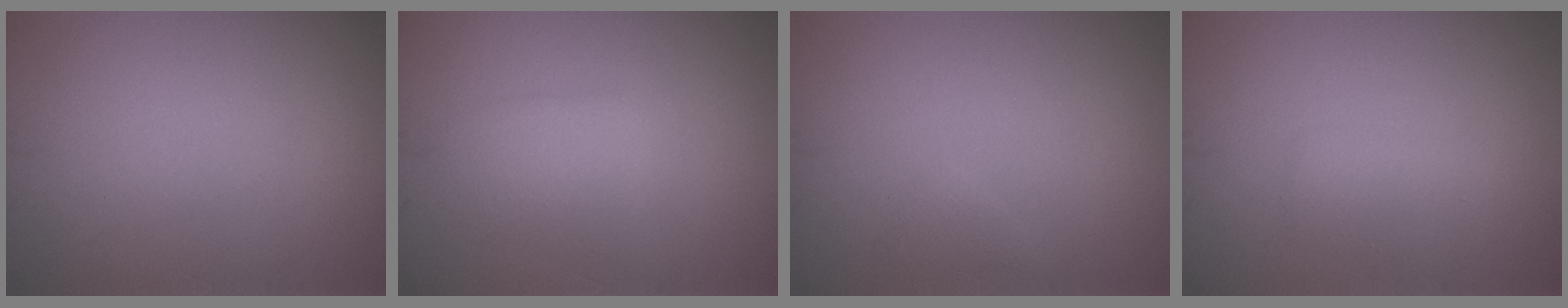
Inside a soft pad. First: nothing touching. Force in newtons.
{"total": 2.4, "press": 2.3, "slide": 0.5}
{"total": 0.7, "press": 0.7, "slide": 0.0}
{"total": 1.6, "press": 1.6, "slide": 0.1}